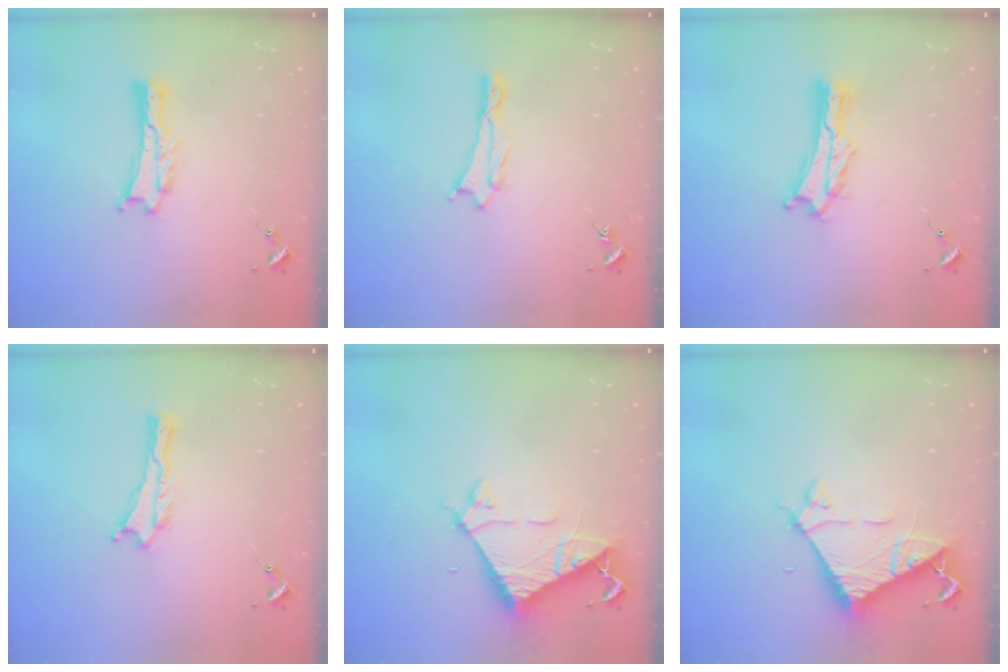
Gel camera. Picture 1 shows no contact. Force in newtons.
{"total": 0.7, "press": 0.7, "slide": 0.1}
{"total": 2.7, "press": 2.7, "slide": 0.3}
{"total": 0.0}
{"total": 6.8, "press": 6.8, "slide": 0.6}
{"total": 6.8, "press": 6.8, "slide": 0.6}